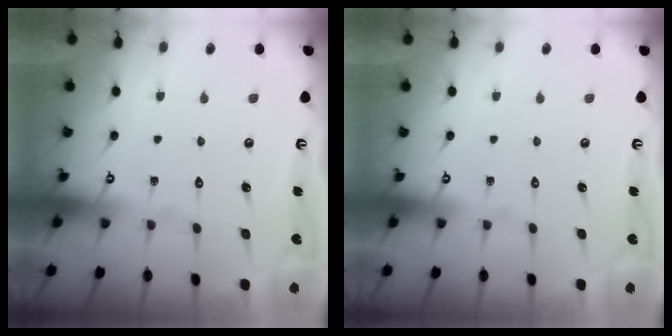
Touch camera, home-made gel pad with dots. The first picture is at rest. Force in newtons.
{"total": 0.0}